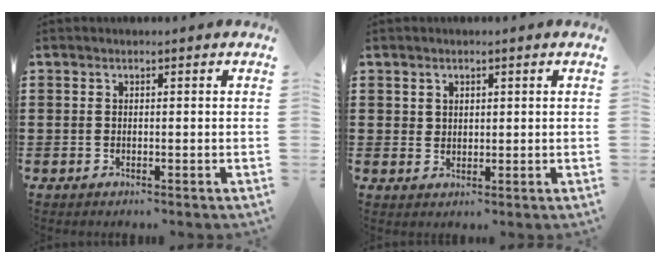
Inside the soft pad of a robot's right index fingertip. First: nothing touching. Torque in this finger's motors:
{"motor_torque": [-0.22, 0.23, -0.03, -0.01]}